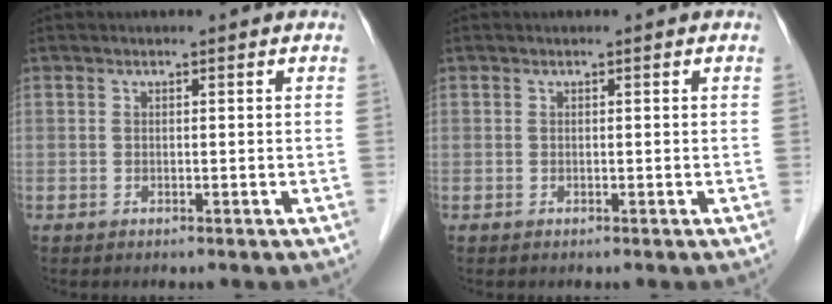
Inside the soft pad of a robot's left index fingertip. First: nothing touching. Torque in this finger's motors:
{"motor_torque": [0.00, 0.00, 0.00, 0.00]}